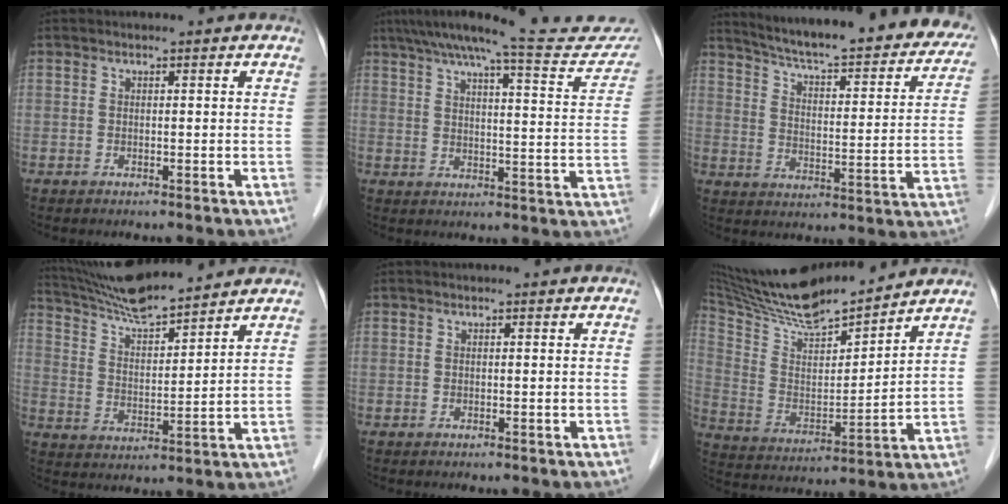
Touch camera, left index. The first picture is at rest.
{"total": 17.6, "force": [16.1, 1.7, 6.7], "torque": [-0.089, -0.014, 0.201]}
{"total": 28.4, "force": [24.5, 5.1, 13.4], "torque": [-0.199, -0.039, 0.305]}
{"total": 12.5, "force": [11.7, 0.5, 4.5], "torque": [-0.090, 0.018, 0.211]}
{"total": 0.0}
{"total": 19.1, "force": [17.4, 1.8, 7.6], "torque": [-0.150, 0.008, 0.313]}